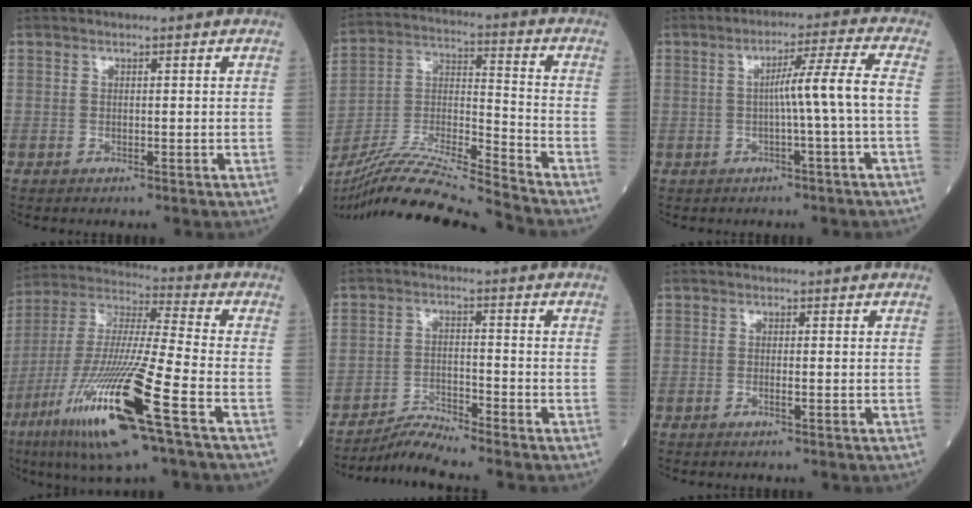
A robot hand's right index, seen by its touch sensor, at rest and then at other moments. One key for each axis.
{"total": 17.3, "fx": -15.9, "fy": -2.0, "fz": 6.6, "tx": -0.121, "ty": 0.000, "tz": -0.290}
{"total": 6.6, "fx": -0.8, "fy": -1.7, "fz": 6.4, "tx": -0.104, "ty": 0.015, "tz": -0.010}
{"total": 21.3, "fx": -9.6, "fy": 1.0, "fz": 18.9, "tx": -0.401, "ty": -0.046, "tz": -0.183}
{"total": 4.4, "fx": -4.2, "fy": -1.3, "fz": -0.1, "tx": -0.004, "ty": -0.016, "tz": -0.080}
{"total": 1.1, "fx": -0.4, "fy": 0.0, "fz": 1.1, "tx": -0.021, "ty": -0.001, "tz": -0.008}